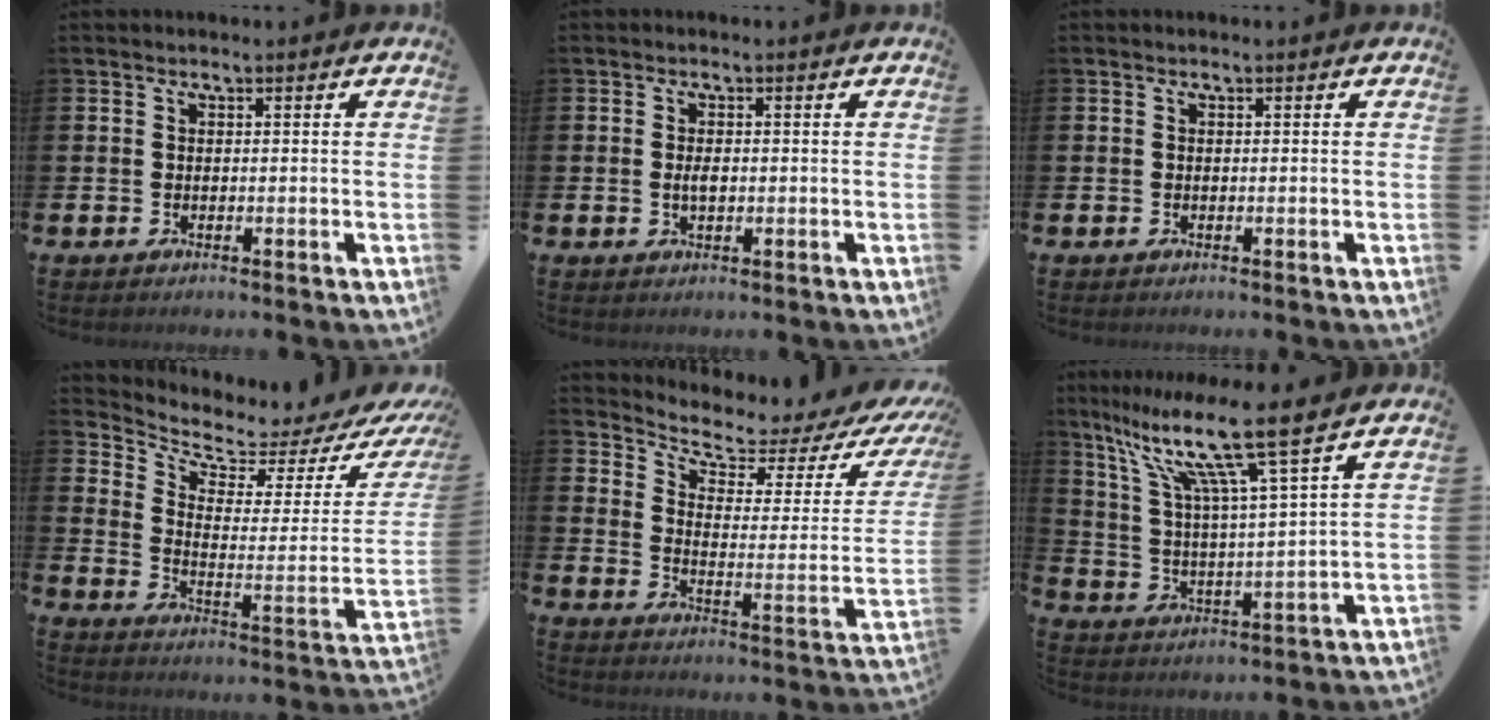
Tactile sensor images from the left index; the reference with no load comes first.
{"total": 1.6, "force": [0.0, 0.8, 1.4], "torque": [-0.025, 0.002, -0.001]}
{"total": 0.0}
{"total": 4.6, "force": [4.3, 1.5, 0.9], "torque": [-0.035, -0.053, 0.062]}
{"total": 5.3, "force": [4.6, 1.5, 2.0], "torque": [-0.055, -0.048, 0.068]}
{"total": 11.6, "force": [9.1, 0.5, 7.2], "torque": [-0.169, -0.050, 0.146]}